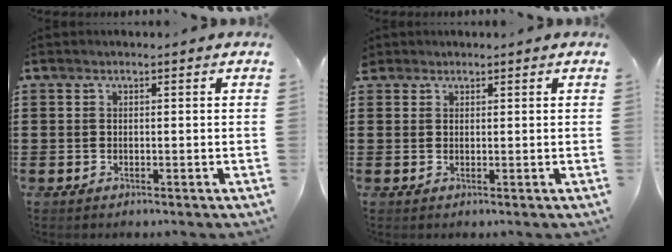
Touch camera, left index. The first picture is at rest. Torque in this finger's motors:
{"motor_torque": [0.13, -0.07, 0.00, -0.02]}